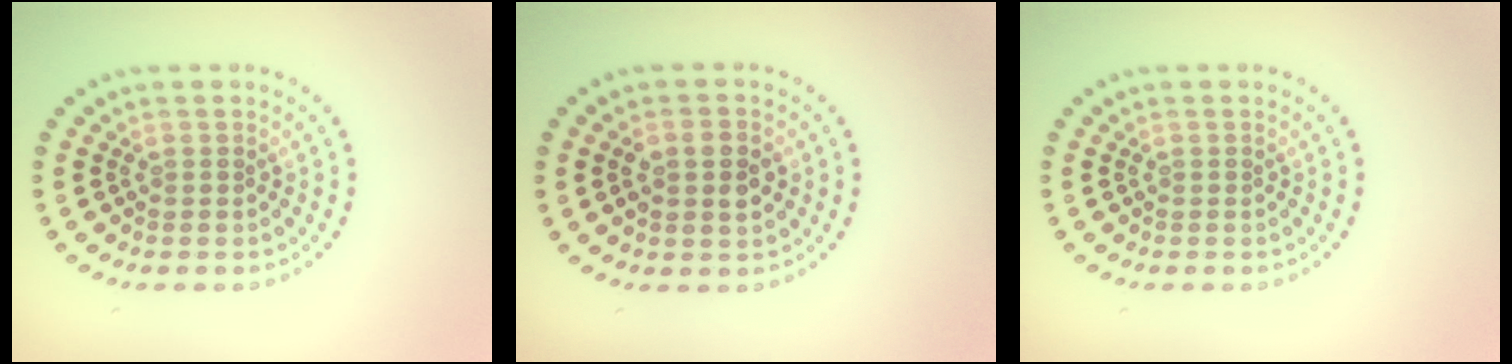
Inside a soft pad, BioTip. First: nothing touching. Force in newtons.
{"total": 2.7, "press": 2.7, "slide": 0.2}
{"total": 0.0}